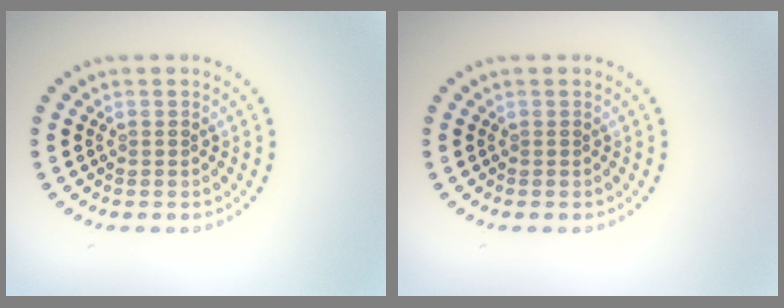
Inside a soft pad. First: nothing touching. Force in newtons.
{"total": 0.0}